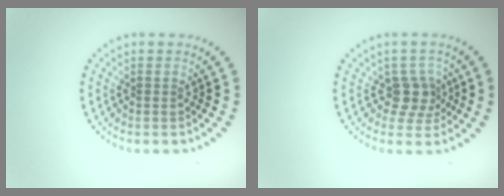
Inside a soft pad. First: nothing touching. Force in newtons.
{"total": 2.5, "press": 2.0, "slide": 1.6}